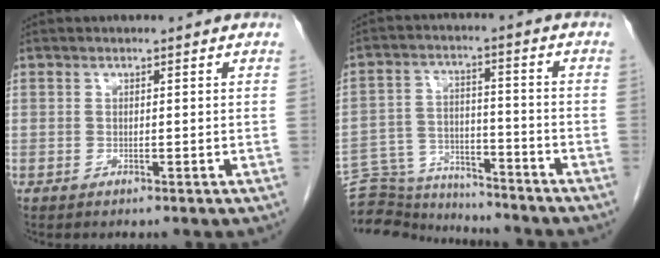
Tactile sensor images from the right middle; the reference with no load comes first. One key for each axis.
{"total": 14.1, "fx": -13.7, "fy": 2.6, "fz": 2.2, "tx": -0.040, "ty": 0.031, "tz": -0.213}